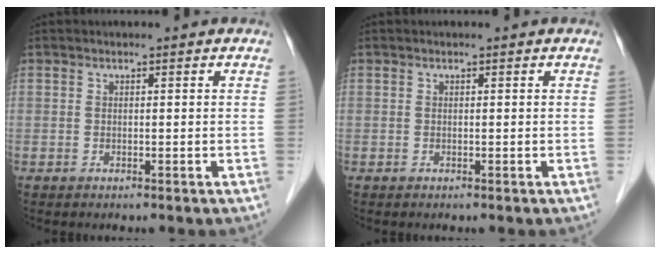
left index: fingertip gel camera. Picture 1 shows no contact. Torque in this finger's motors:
{"motor_torque": [0.09, 0.05, 0.02, 0.00]}